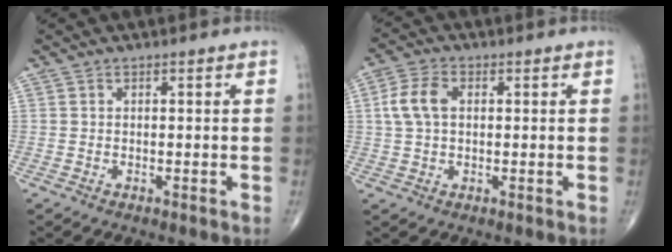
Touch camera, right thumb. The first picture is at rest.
{"total": 6.2, "force": [1.0, 3.9, 4.7], "torque": [-0.101, 0.014, 0.016]}